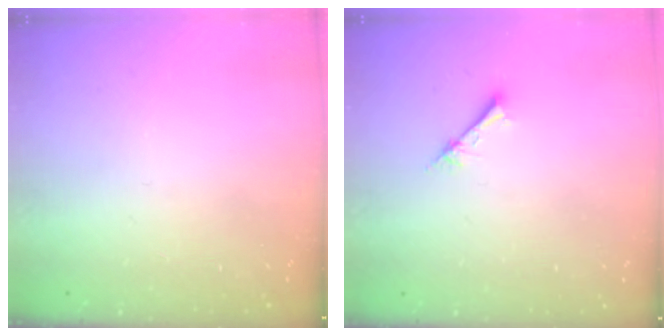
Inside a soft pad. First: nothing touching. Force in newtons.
{"total": 2.3, "press": 2.3, "slide": 0.3}